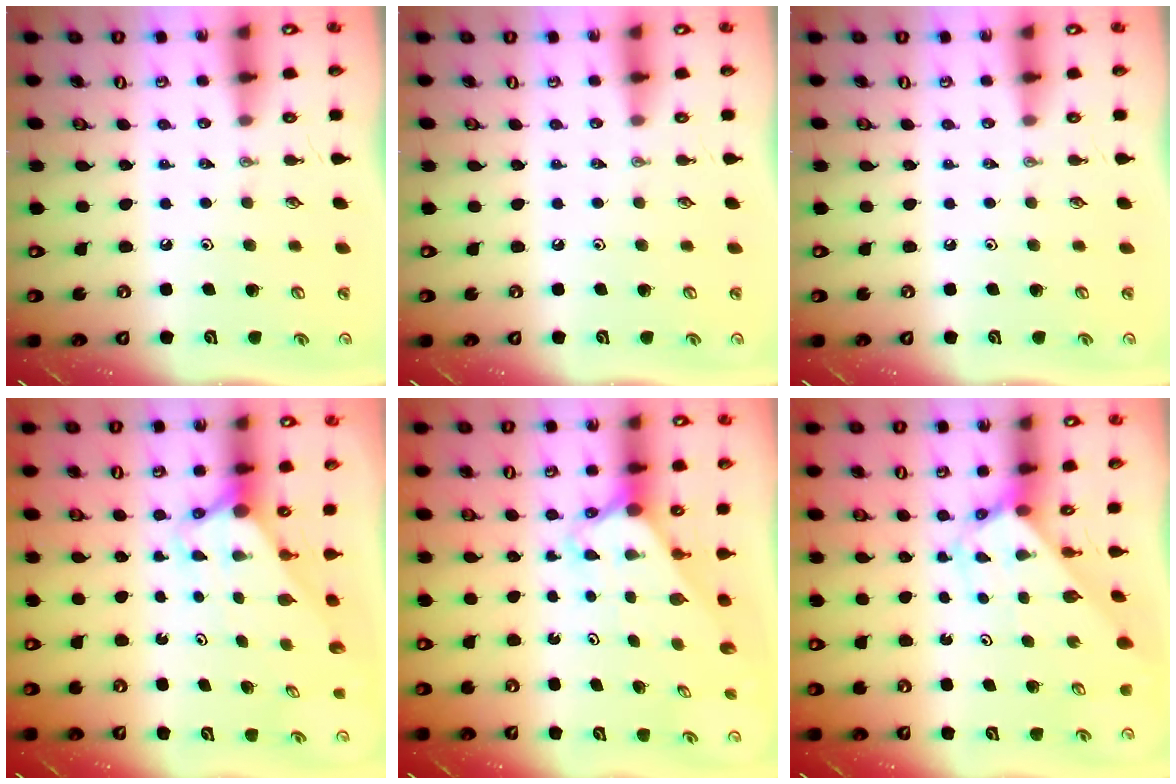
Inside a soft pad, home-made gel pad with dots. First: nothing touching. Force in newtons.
{"total": 0.0}
{"total": 0.0}
{"total": 2.7, "press": 2.7, "slide": 0.0}
{"total": 2.5, "press": 2.5, "slide": 0.1}
{"total": 2.8, "press": 2.8, "slide": 0.2}